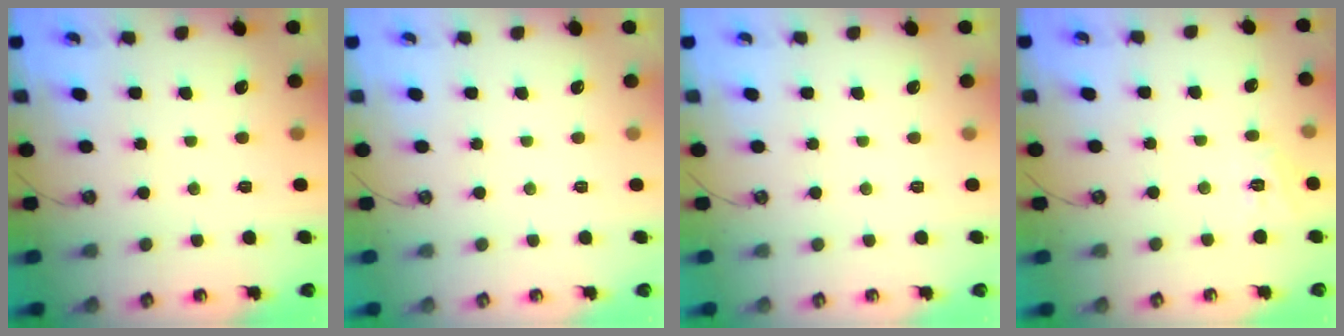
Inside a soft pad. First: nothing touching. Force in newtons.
{"total": 0.0}
{"total": 0.0}
{"total": 5.3, "press": 5.3, "slide": 0.4}